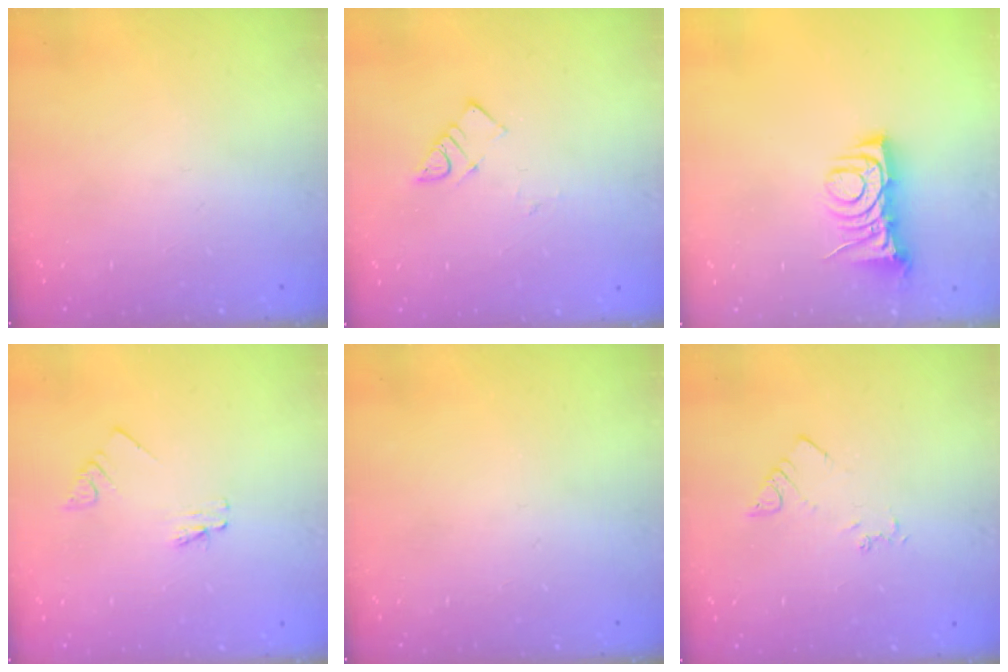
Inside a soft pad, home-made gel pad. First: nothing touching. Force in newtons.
{"total": 3.9, "press": 3.9, "slide": 0.5}
{"total": 7.1, "press": 7.0, "slide": 1.0}
{"total": 1.6, "press": 1.6, "slide": 0.2}
{"total": 0.0}
{"total": 2.3, "press": 2.3, "slide": 0.3}